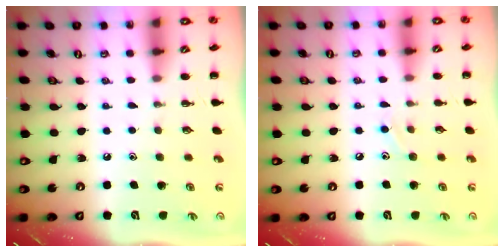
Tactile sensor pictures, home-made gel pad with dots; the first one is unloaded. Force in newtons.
{"total": 6.3, "press": 5.9, "slide": 2.1}